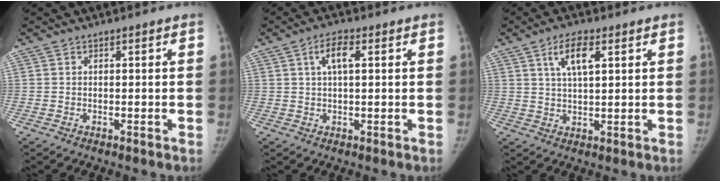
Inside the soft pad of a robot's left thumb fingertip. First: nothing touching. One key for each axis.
{"total": 4.6, "fx": 1.6, "fy": 1.7, "fz": 4.0, "tx": -0.074, "ty": 0.008, "tz": 0.028}
{"total": 6.4, "fx": 2.9, "fy": 2.4, "fz": 5.2, "tx": -0.092, "ty": -0.006, "tz": 0.054}